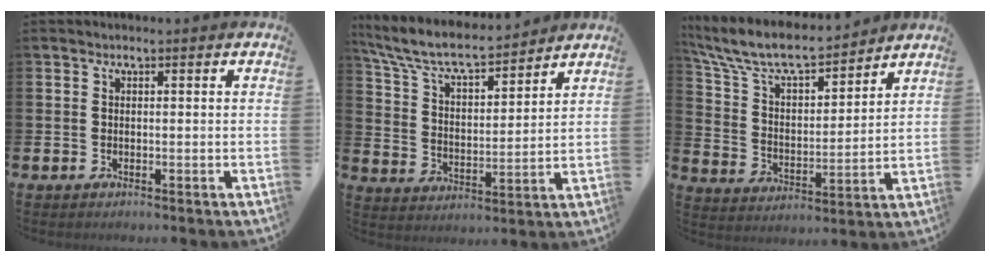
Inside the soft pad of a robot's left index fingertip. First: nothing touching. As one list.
[{"total": 8.1, "force": [7.4, 1.8, 2.8], "torque": [-0.094, -0.049, 0.128]}, {"total": 9.3, "force": [8.4, 2.3, 3.3], "torque": [-0.108, -0.054, 0.146]}]